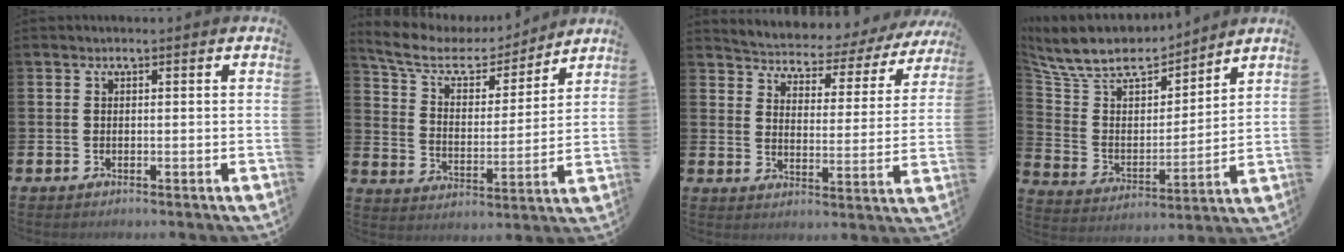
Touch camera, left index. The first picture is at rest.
{"total": 8.0, "force": [6.8, 3.1, 2.7], "torque": [-0.088, -0.042, 0.117]}
{"total": 3.7, "force": [3.5, 1.1, 0.1], "torque": [-0.023, -0.038, 0.051]}
{"total": 10.8, "force": [9.7, 3.3, 3.2], "torque": [-0.110, -0.066, 0.171]}